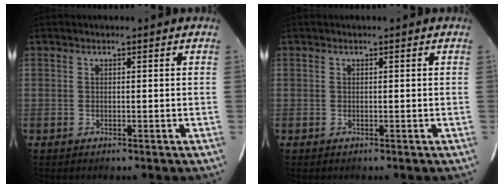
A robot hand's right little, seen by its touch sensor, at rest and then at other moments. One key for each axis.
{"total": 0.0}